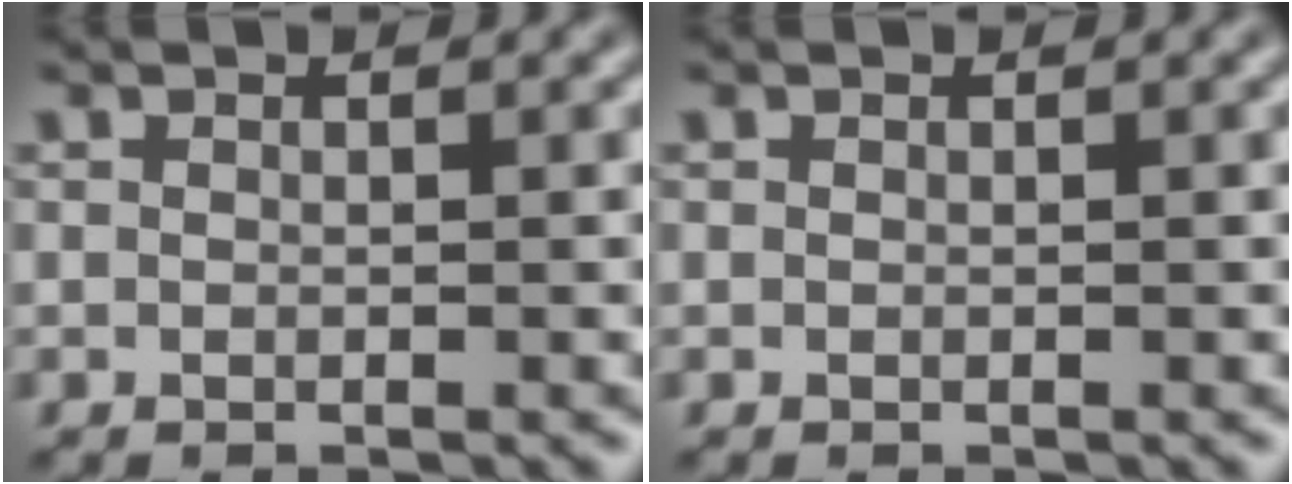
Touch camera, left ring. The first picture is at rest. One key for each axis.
{"total": 0.0}